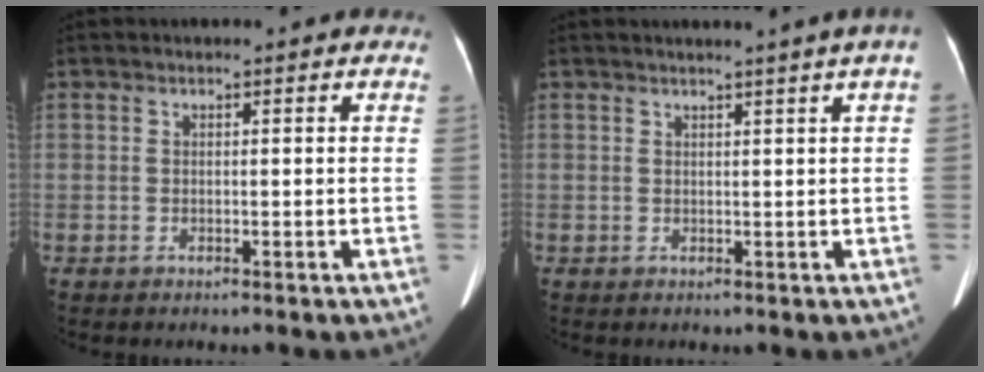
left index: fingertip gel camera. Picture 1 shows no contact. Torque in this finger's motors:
{"motor_torque": [-0.35, -0.30, -0.15, -0.04]}